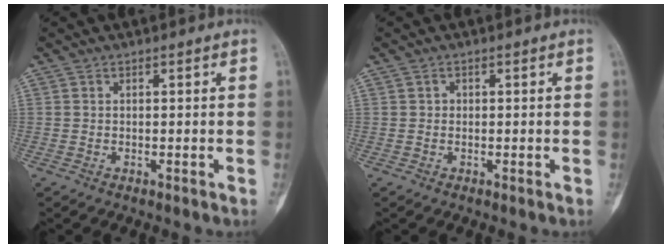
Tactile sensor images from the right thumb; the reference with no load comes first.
{"total": 0.8, "force": [0.0, 0.7, 0.2], "torque": [0.002, 0.004, -0.002]}